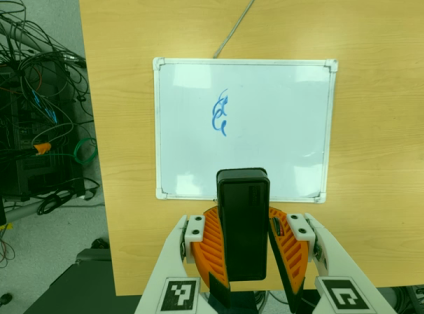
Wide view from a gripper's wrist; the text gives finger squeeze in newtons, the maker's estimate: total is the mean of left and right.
{"total": 8.8, "left": 9.1, "right": 8.4}